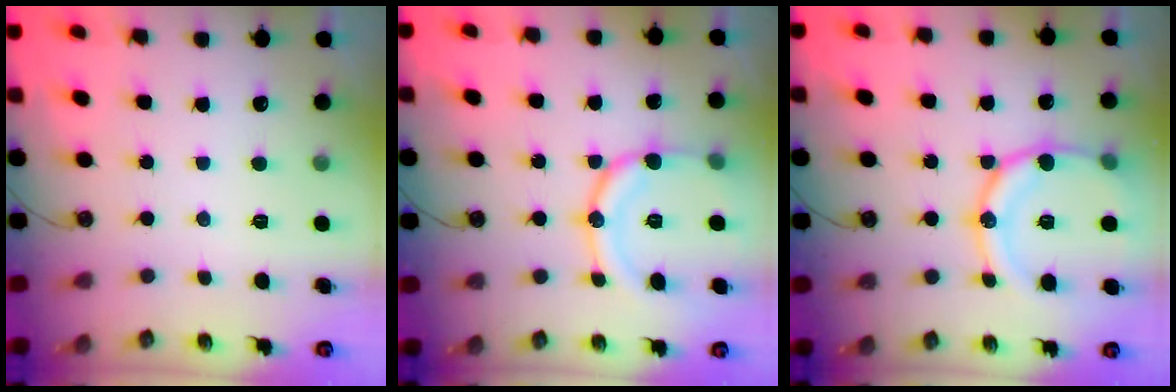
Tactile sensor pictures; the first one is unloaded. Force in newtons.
{"total": 15.2, "press": 15.2, "slide": 1.3}
{"total": 18.2, "press": 17.9, "slide": 3.3}